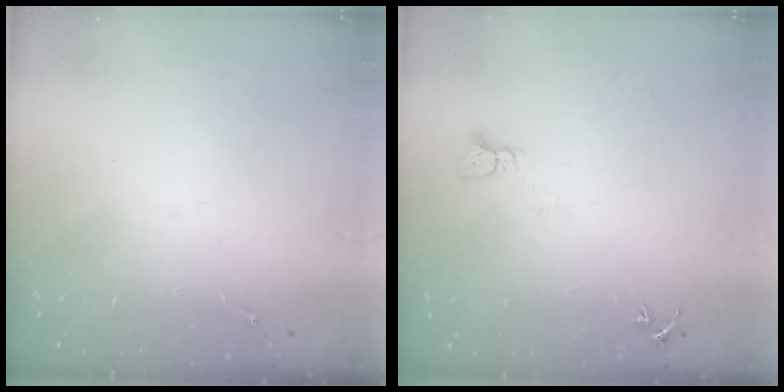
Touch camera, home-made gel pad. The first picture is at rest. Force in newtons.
{"total": 2.2, "press": 2.2, "slide": 0.2}